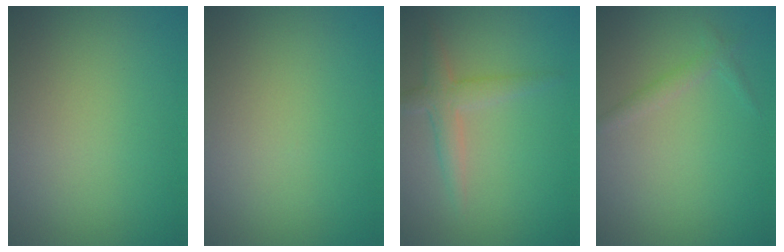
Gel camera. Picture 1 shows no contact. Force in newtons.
{"total": 0.0}
{"total": 2.6, "press": 2.6, "slide": 0.1}
{"total": 1.1, "press": 1.1, "slide": 0.0}